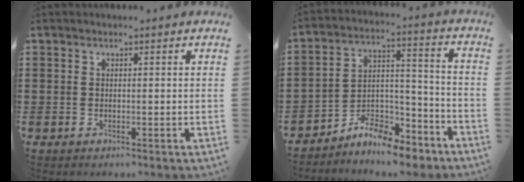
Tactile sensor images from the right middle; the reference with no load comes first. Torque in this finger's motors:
{"motor_torque": [0.98, -1.16, 0.50, 0.07]}